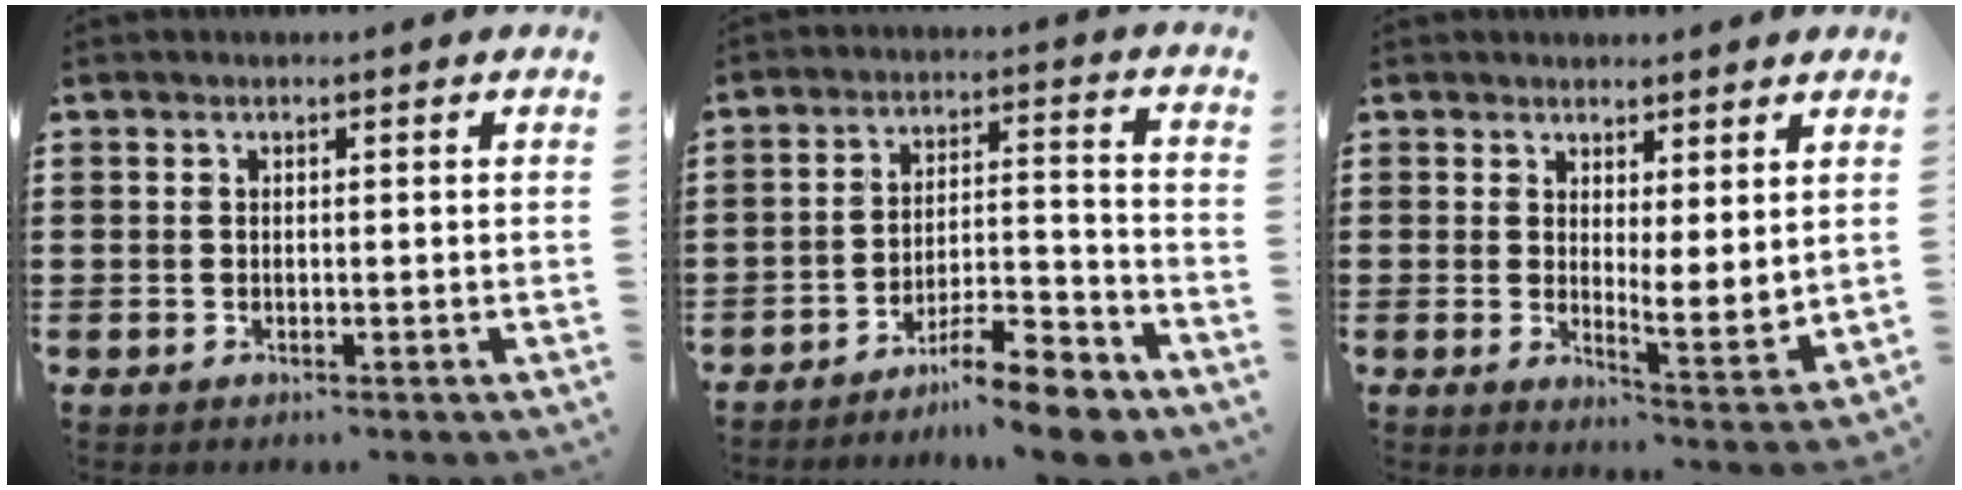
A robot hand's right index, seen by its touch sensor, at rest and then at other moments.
{"total": 9.5, "force": [-8.2, 1.2, 4.5], "torque": [-0.059, 0.030, -0.153]}
{"total": 3.2, "force": [2.9, 0.5, 1.4], "torque": [-0.032, -0.021, 0.050]}